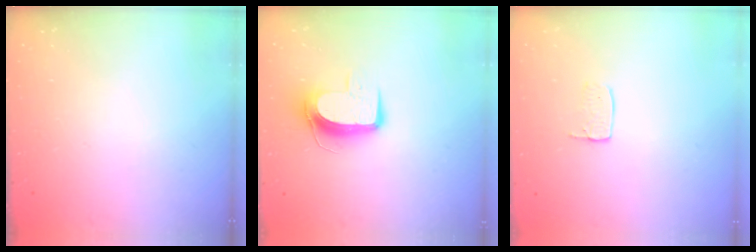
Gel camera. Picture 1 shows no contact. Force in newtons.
{"total": 9.7, "press": 9.7, "slide": 0.4}
{"total": 3.5, "press": 3.5, "slide": 0.2}